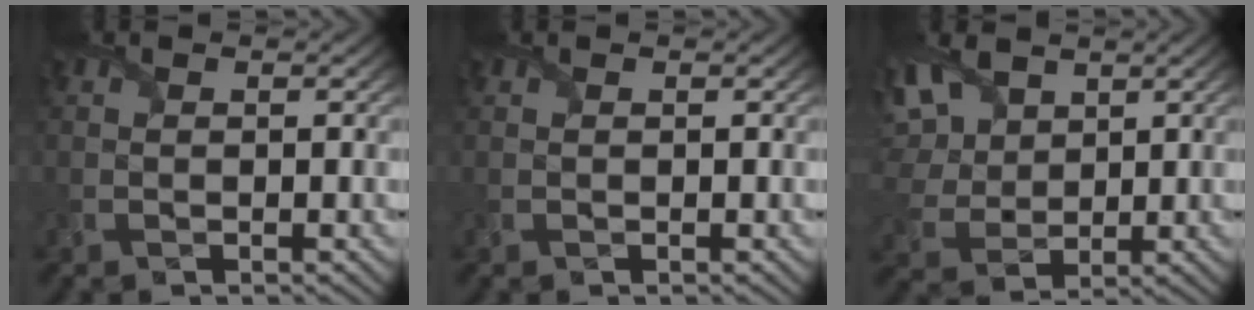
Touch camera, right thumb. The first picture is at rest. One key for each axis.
{"total": 0.0}
{"total": 9.1, "fx": 3.9, "fy": 5.9, "fz": 5.8, "tx": -0.172, "ty": 0.015, "tz": 0.071}